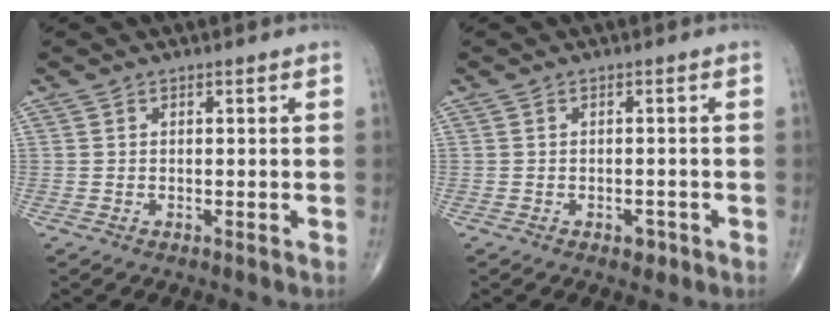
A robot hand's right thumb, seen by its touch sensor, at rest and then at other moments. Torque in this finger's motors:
{"motor_torque": [1.04, 0.35, 0.06, -0.32, 0.02]}